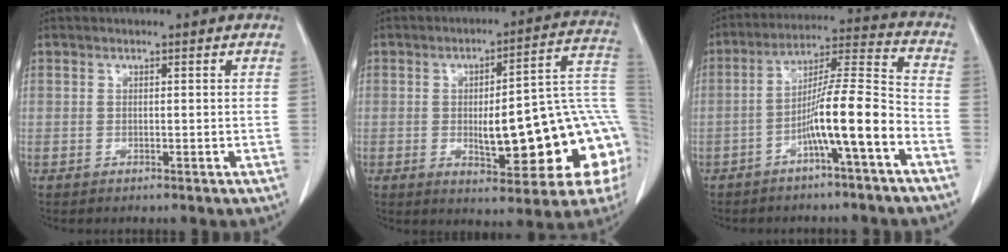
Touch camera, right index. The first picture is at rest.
{"total": 20.4, "force": [-2.9, 4.7, 19.6], "torque": [-0.179, 0.032, -0.022]}
{"total": 11.0, "force": [-4.8, -0.2, 10.0], "torque": [-0.172, 0.019, -0.081]}